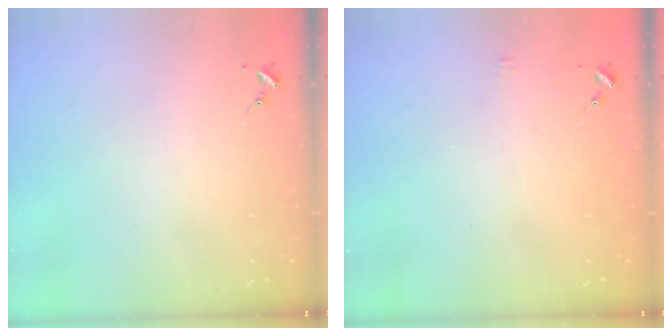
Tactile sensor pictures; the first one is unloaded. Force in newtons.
{"total": 3.3, "press": 3.2, "slide": 0.4}